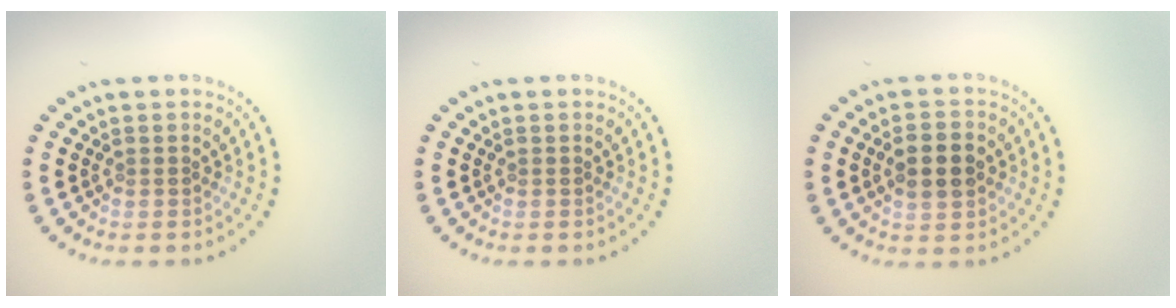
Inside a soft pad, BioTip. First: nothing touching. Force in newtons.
{"total": 0.0}
{"total": 3.8, "press": 3.8, "slide": 0.2}